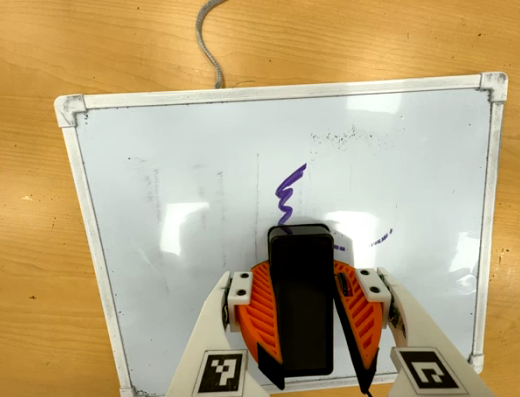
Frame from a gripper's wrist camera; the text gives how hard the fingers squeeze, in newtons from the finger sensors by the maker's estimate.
{"total": 10.5, "left": 10.5, "right": 10.5}